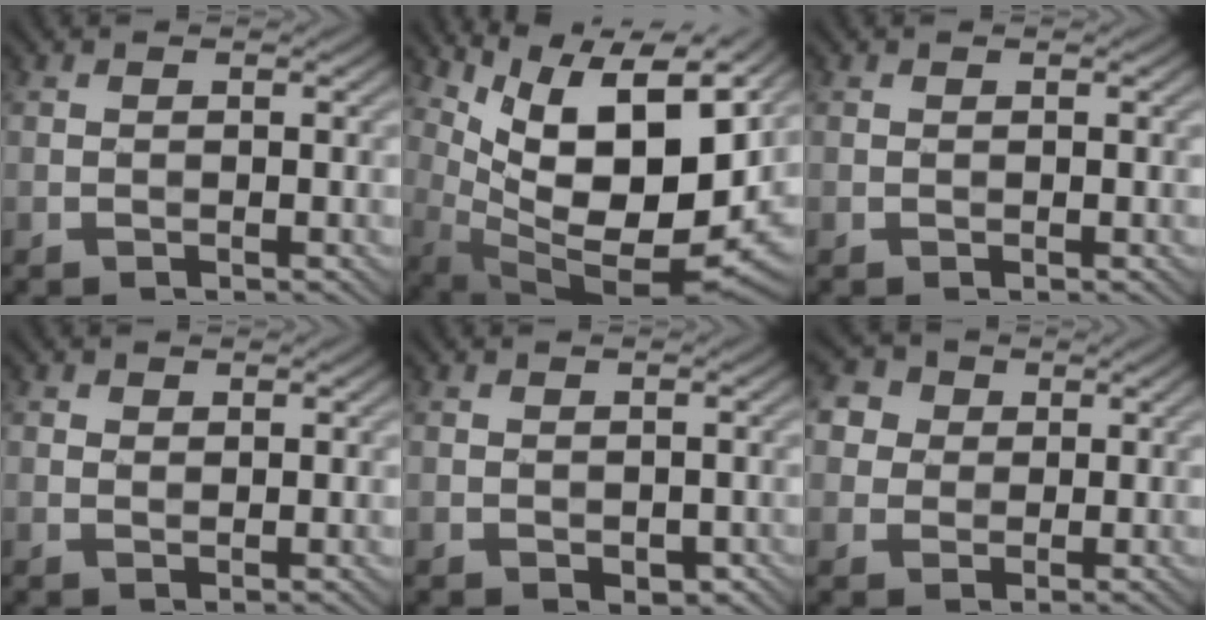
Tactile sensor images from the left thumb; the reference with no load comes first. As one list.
[{"total": 14.8, "force": [6.3, 5.9, 12.0], "torque": [-0.225, 0.012, 0.130]}, {"total": 0.0}, {"total": 1.2, "force": [1.0, 0.6, 0.4], "torque": [-0.008, 0.001, 0.020]}, {"total": 0.9, "force": [-0.1, 0.8, 0.4], "torque": [-0.013, -0.006, 0.003]}, {"total": 5.3, "force": [2.2, 4.5, 2.0], "torque": [-0.085, 0.017, 0.032]}]